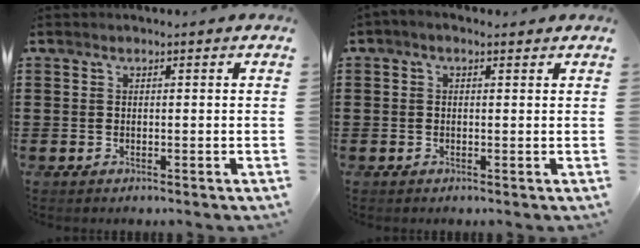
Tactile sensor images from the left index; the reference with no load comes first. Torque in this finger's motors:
{"motor_torque": [0.34, -0.50, 0.19, 0.02]}